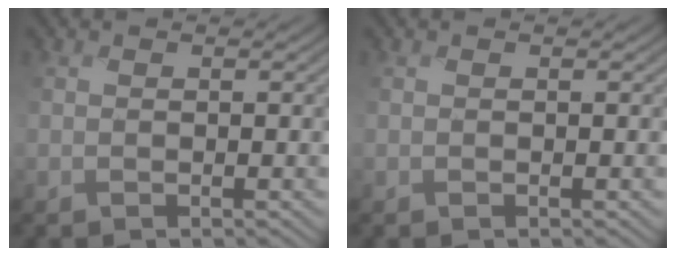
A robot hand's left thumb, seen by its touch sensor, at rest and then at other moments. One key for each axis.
{"total": 0.0}